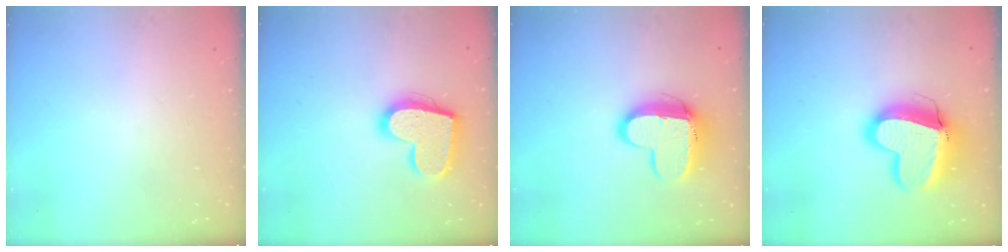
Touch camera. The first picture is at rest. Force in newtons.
{"total": 16.9, "press": 16.8, "slide": 1.2}
{"total": 12.0, "press": 11.9, "slide": 1.1}
{"total": 15.5, "press": 15.3, "slide": 2.2}